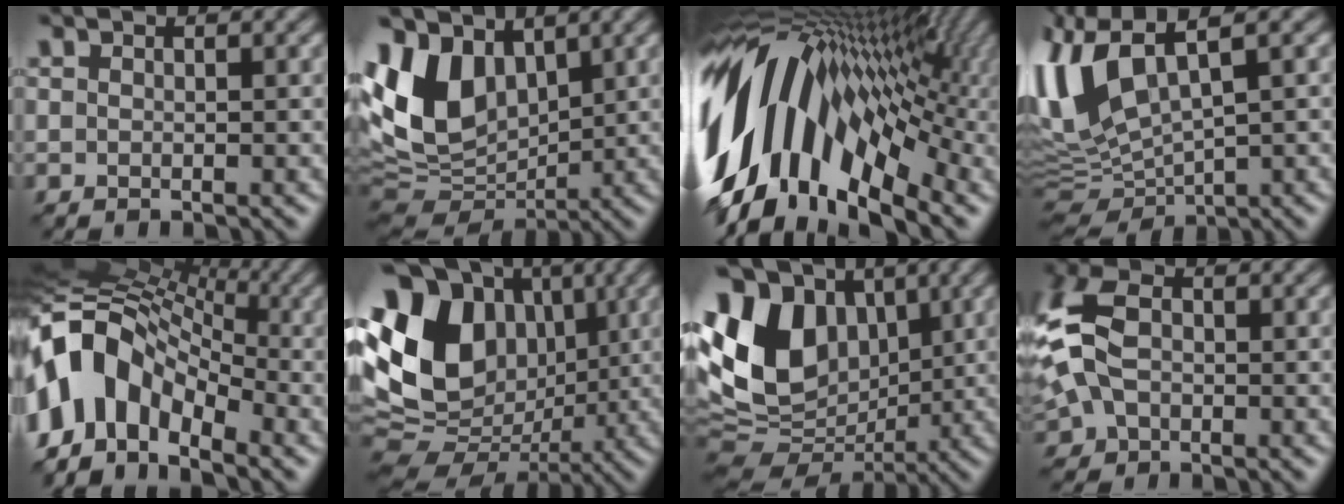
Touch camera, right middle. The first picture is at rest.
{"total": 8.5, "force": [2.4, 5.8, 5.6], "torque": [-0.127, 0.000, 0.038]}
{"total": 15.7, "force": [-0.3, 9.4, 12.5], "torque": [-0.223, 0.013, -0.027]}
{"total": 9.3, "force": [1.4, 4.2, 8.2], "torque": [-0.195, 0.001, 0.027]}
{"total": 11.0, "force": [-4.5, 7.0, 7.2], "torque": [-0.127, 0.012, -0.101]}
{"total": 15.3, "force": [2.2, 11.6, 9.8], "torque": [-0.203, 0.023, 0.026]}
{"total": 14.0, "force": [2.3, 10.1, 9.4], "torque": [-0.202, 0.021, 0.026]}
{"total": 10.2, "force": [-0.6, 6.8, 7.6], "torque": [-0.183, 0.004, -0.023]}